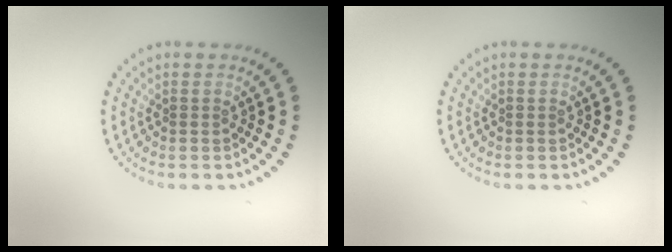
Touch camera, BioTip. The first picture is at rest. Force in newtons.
{"total": 0.0}